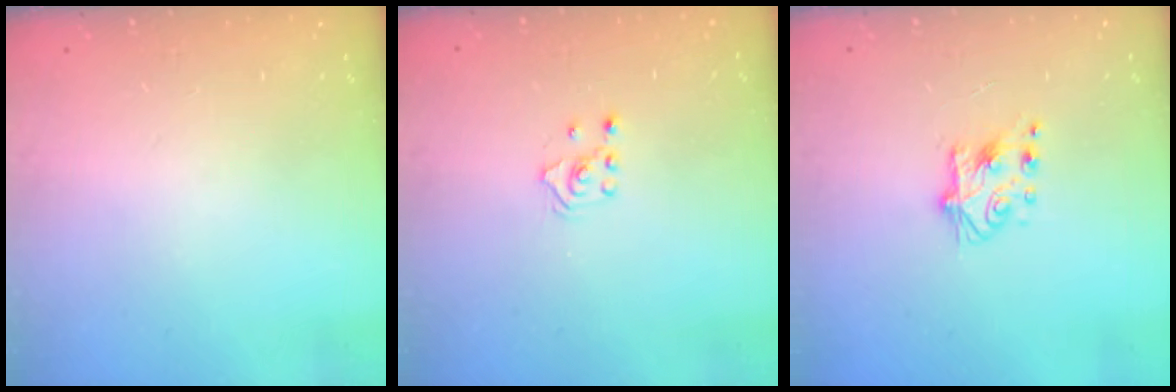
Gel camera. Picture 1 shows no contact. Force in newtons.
{"total": 2.4, "press": 2.2, "slide": 0.8}
{"total": 6.4, "press": 6.4, "slide": 0.5}